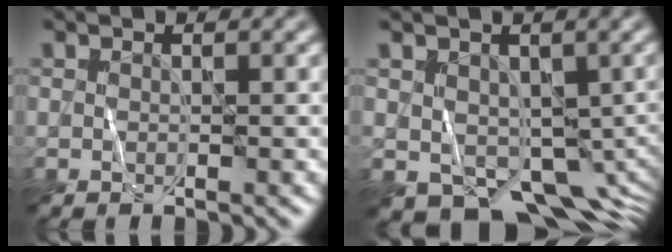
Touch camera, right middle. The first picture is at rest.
{"total": 7.6, "force": [-2.2, 5.0, 5.2], "torque": [-0.074, -0.029, -0.033]}